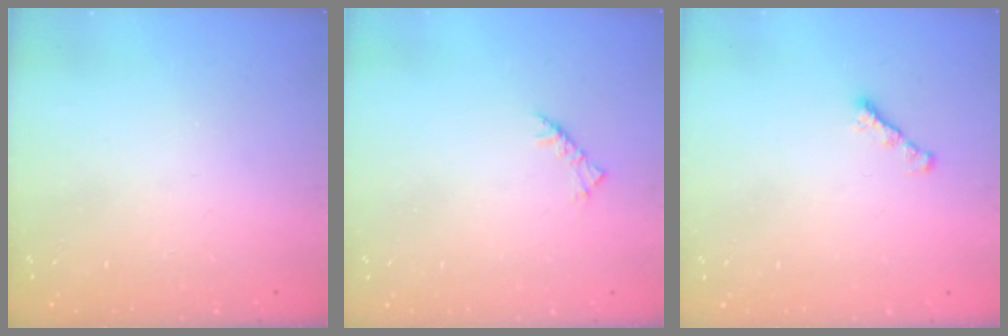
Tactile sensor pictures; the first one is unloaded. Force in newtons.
{"total": 2.5, "press": 2.4, "slide": 0.7}
{"total": 1.6, "press": 1.5, "slide": 0.5}